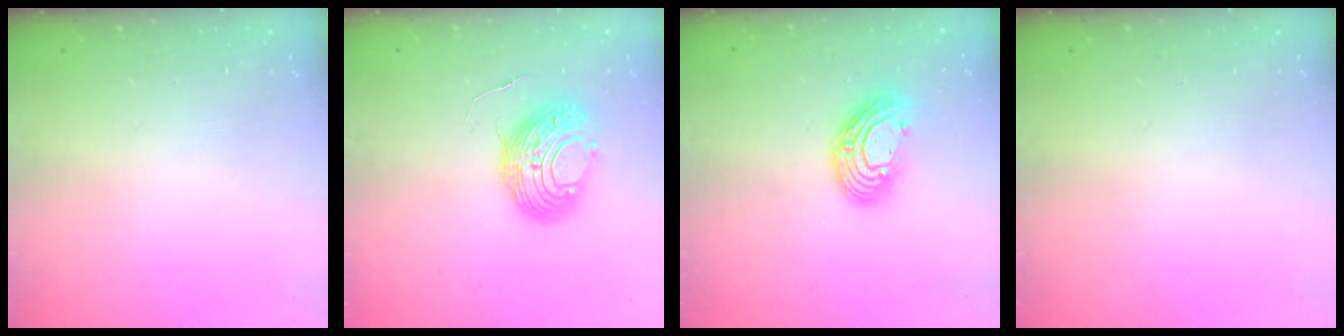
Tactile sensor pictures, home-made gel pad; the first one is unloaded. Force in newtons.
{"total": 10.3, "press": 10.3, "slide": 0.7}
{"total": 11.8, "press": 11.8, "slide": 0.8}
{"total": 0.0}